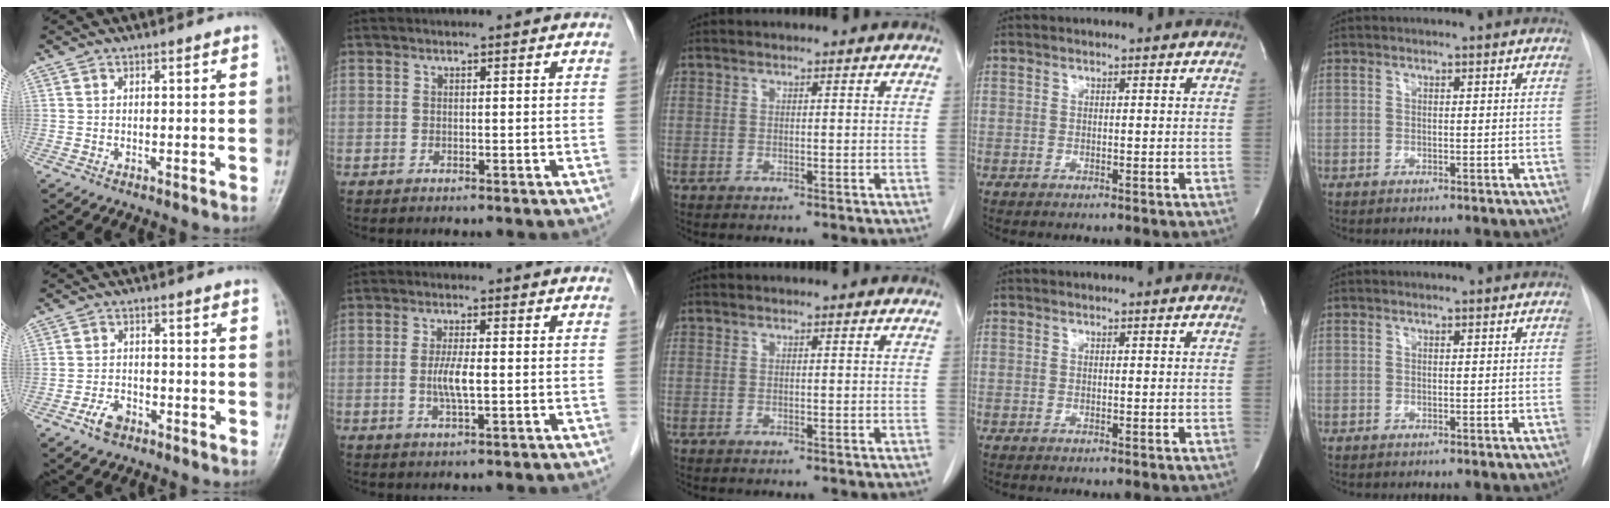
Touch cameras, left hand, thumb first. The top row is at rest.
{"thumb": {"total": 3.9, "force": [-2.4, 2.3, 2.0], "torque": [-0.033, 0.015, -0.042]}, "index": {"total": 3.8, "force": [-0.4, 0.4, 3.8], "torque": [-0.076, -0.004, -0.008]}}